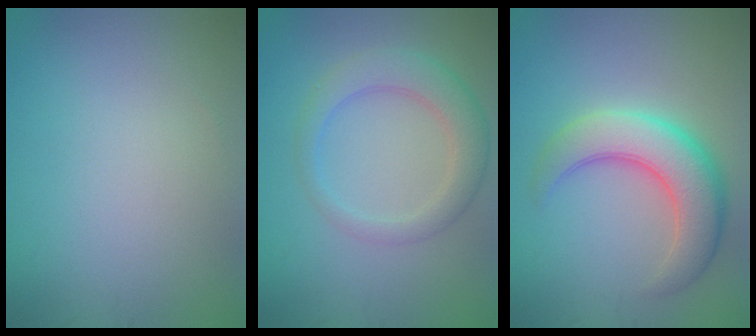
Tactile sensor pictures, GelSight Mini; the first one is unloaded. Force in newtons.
{"total": 3.8, "press": 3.8, "slide": 0.1}
{"total": 6.4, "press": 6.4, "slide": 0.4}